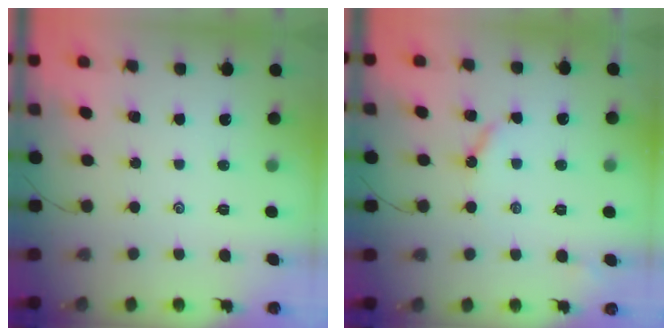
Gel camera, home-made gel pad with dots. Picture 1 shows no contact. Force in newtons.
{"total": 4.3, "press": 4.2, "slide": 0.5}